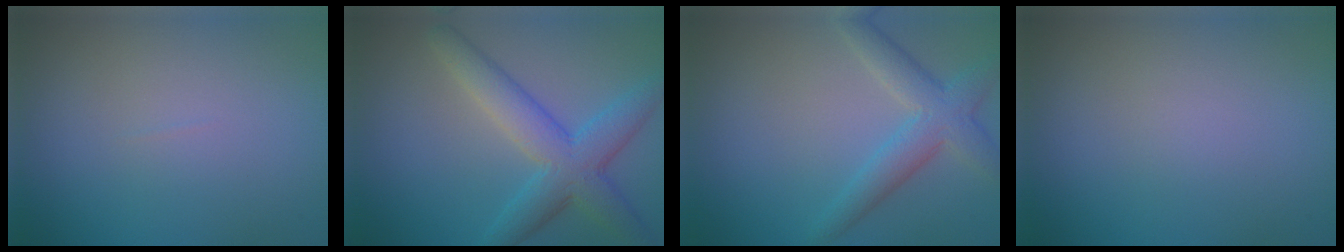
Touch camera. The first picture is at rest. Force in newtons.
{"total": 5.8, "press": 5.8, "slide": 0.3}
{"total": 4.0, "press": 4.0, "slide": 0.1}
{"total": 0.0}